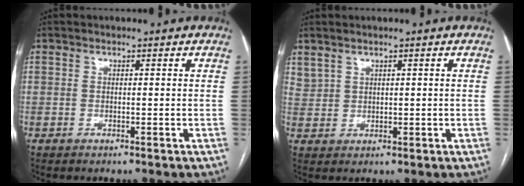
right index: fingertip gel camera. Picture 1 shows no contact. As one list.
[{"total": 2.7, "force": [2.0, 1.6, 0.8], "torque": [-0.020, 0.007, 0.051]}]